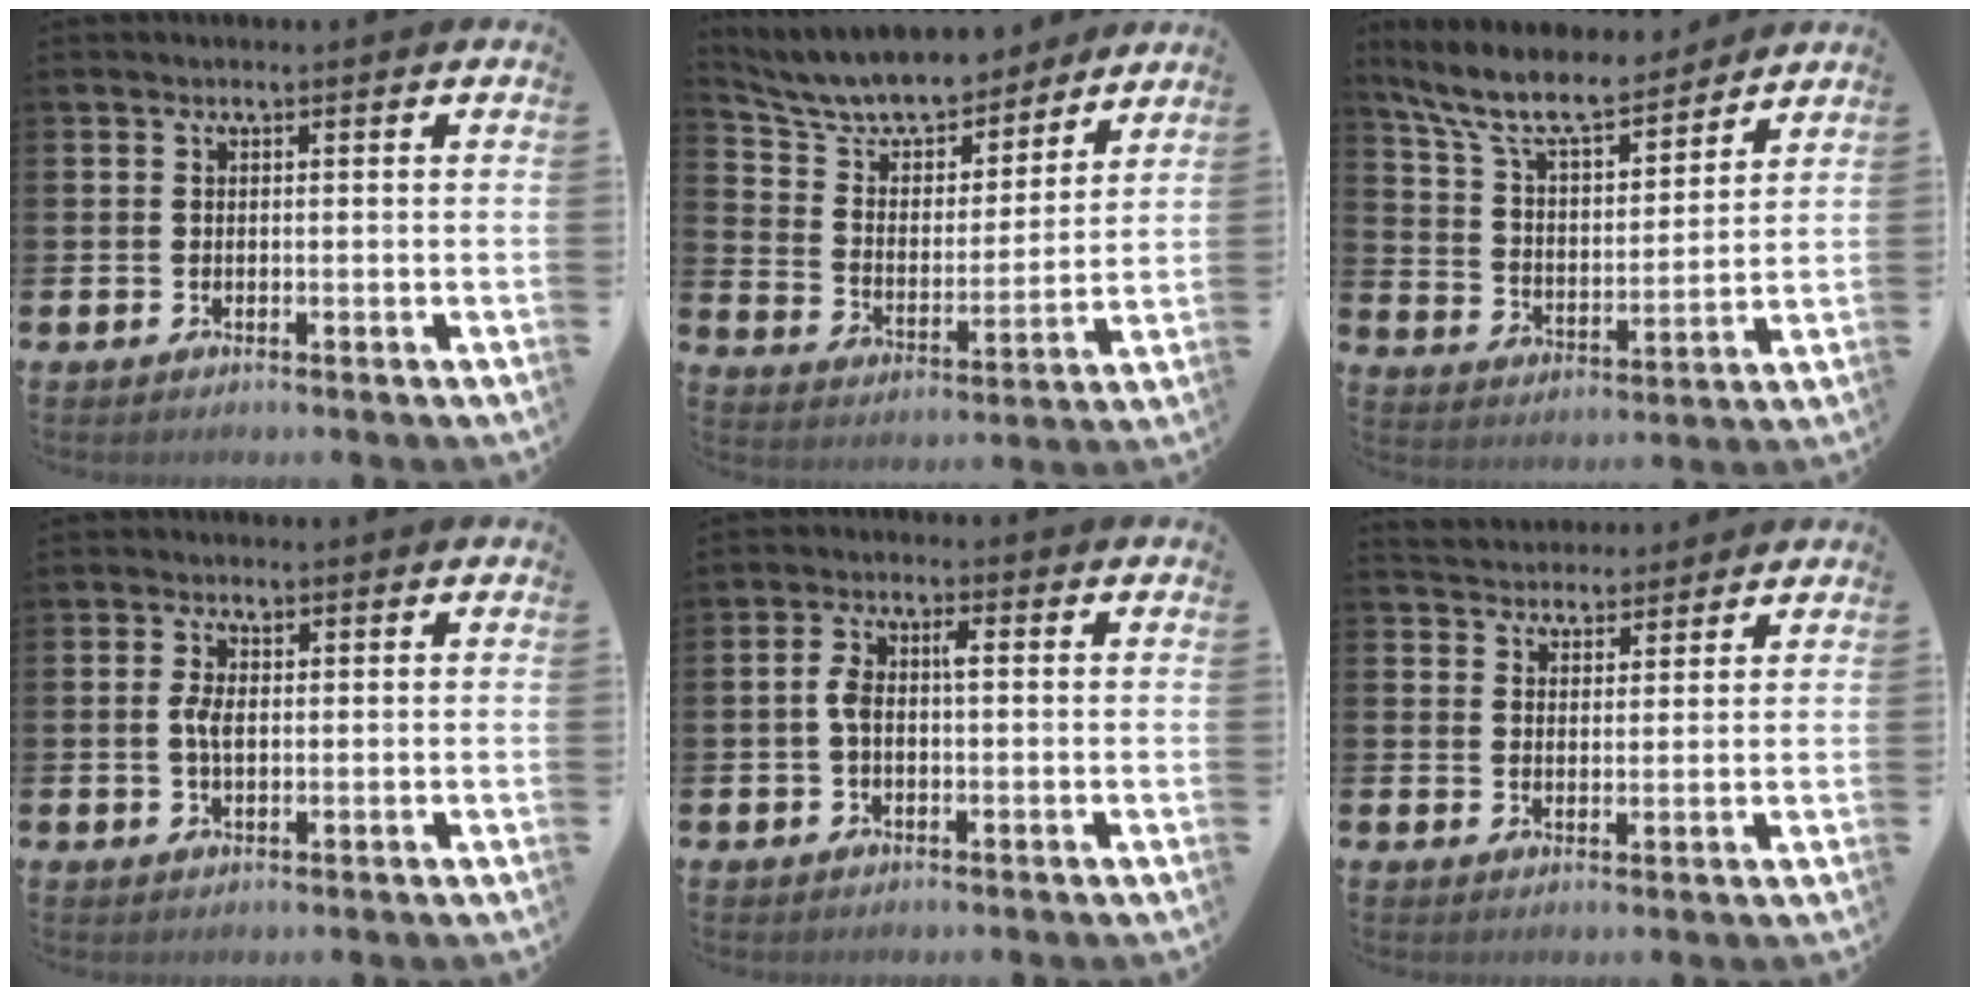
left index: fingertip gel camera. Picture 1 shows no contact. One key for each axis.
{"total": 9.3, "fx": 8.7, "fy": 2.6, "fz": 2.2, "tx": -0.084, "ty": -0.062, "tz": 0.154}
{"total": 10.3, "fx": 9.1, "fy": 2.5, "fz": 4.2, "tx": -0.123, "ty": -0.052, "tz": 0.160}
{"total": 2.7, "fx": 0.6, "fy": 1.4, "fz": 2.3, "tx": -0.037, "ty": 0.002, "tz": 0.008}
{"total": 3.6, "fx": 0.3, "fy": 1.8, "fz": 3.1, "tx": -0.058, "ty": 0.008, "tz": 0.002}
{"total": 4.1, "fx": 3.9, "fy": 1.0, "fz": -0.4, "tx": -0.012, "ty": -0.018, "tz": 0.073}